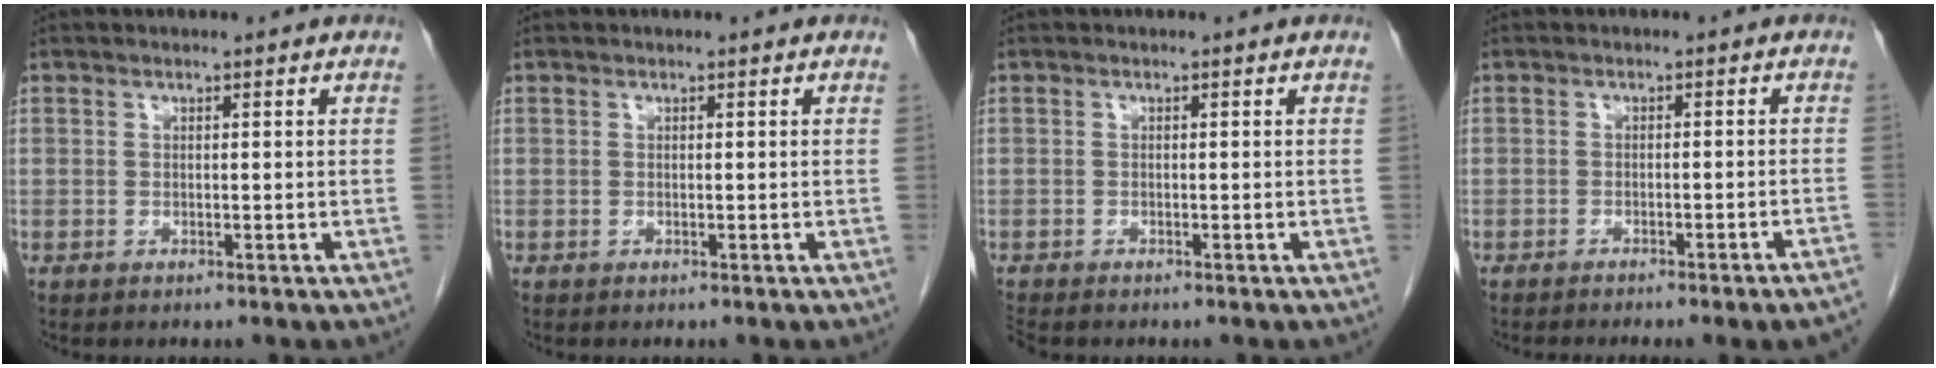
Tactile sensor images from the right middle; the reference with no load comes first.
{"total": 0.0}
{"total": 1.9, "force": [-1.7, 0.5, 0.7], "torque": [-0.016, -0.006, -0.025]}
{"total": 9.5, "force": [-8.4, -0.4, 4.4], "torque": [-0.030, -0.011, -0.097]}